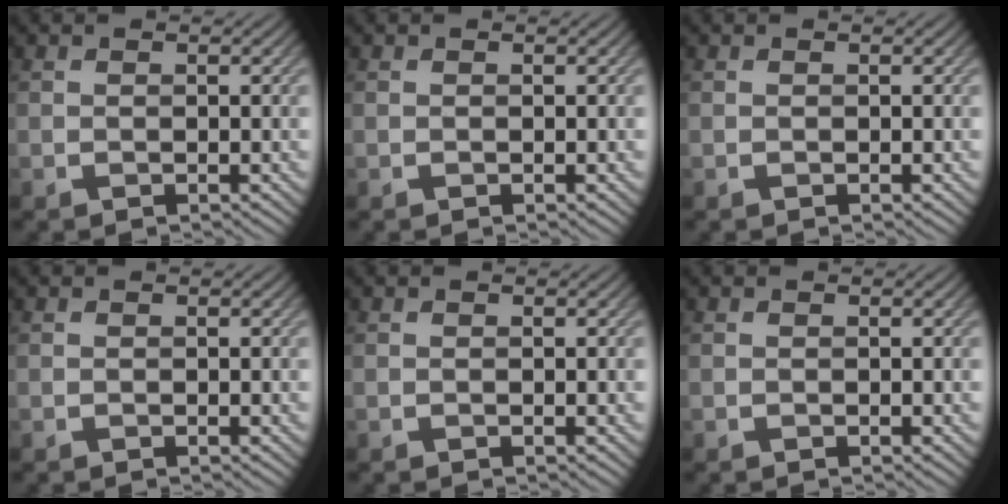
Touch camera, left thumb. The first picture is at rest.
{"total": 0.0}
{"total": 0.0}
{"total": 0.0}
{"total": 0.0}
{"total": 0.0}